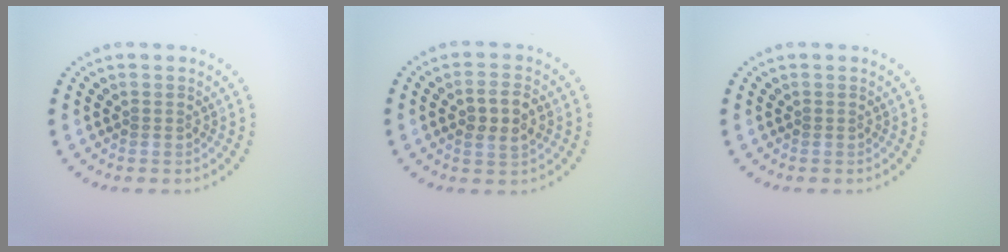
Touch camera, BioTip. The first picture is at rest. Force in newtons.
{"total": 2.9, "press": 2.8, "slide": 0.5}
{"total": 0.0}